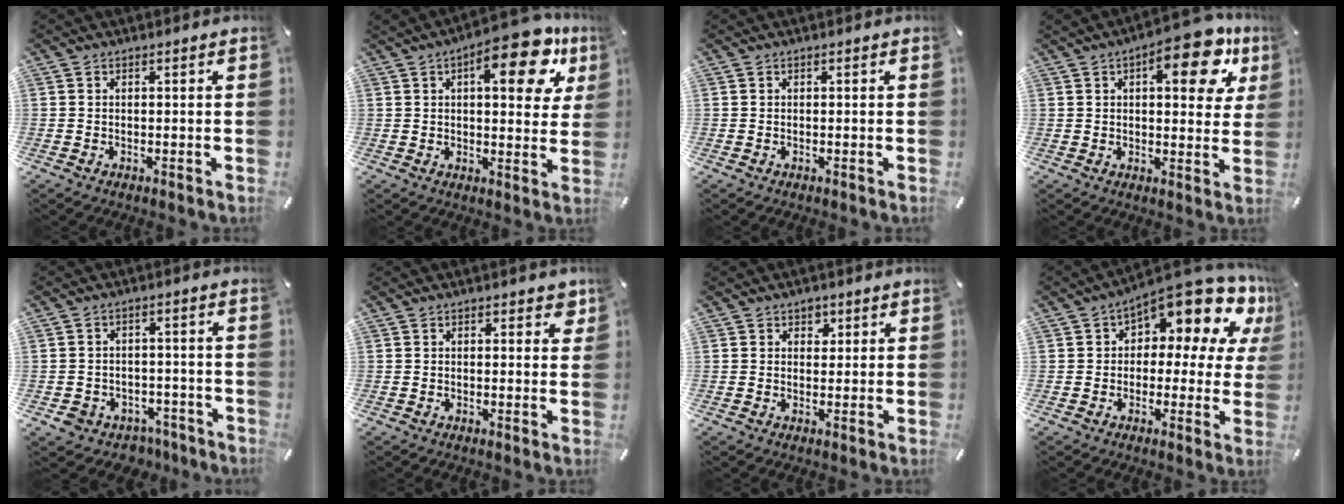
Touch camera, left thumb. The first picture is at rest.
{"total": 16.5, "force": [8.2, 6.4, 12.8], "torque": [-0.167, -0.037, 0.125]}
{"total": 0.0}
{"total": 15.5, "force": [7.2, 6.5, 12.1], "torque": [-0.149, -0.030, 0.110]}
{"total": 5.2, "force": [-2.7, 4.2, 1.2], "torque": [-0.035, 0.016, -0.051]}
{"total": 2.6, "force": [1.3, 1.5, 1.7], "torque": [-0.005, -0.006, 0.014]}
{"total": 2.3, "force": [1.1, 2.0, 0.7], "torque": [0.009, -0.006, 0.012]}
{"total": 14.1, "force": [9.1, 5.9, 9.1], "torque": [-0.125, -0.080, 0.148]}